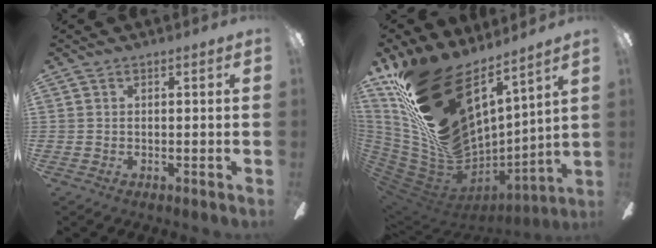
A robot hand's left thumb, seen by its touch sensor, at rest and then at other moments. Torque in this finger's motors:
{"motor_torque": [2.71, 2.30, 2.33, -0.44, 0.39]}